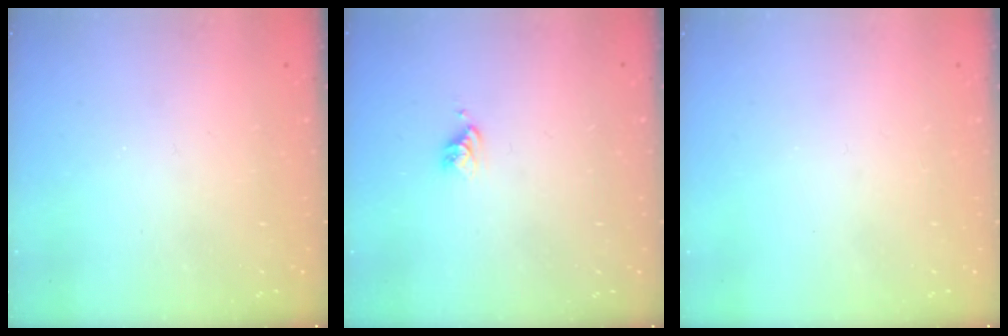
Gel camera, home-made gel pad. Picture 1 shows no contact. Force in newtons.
{"total": 3.5, "press": 3.5, "slide": 0.4}
{"total": 0.0}